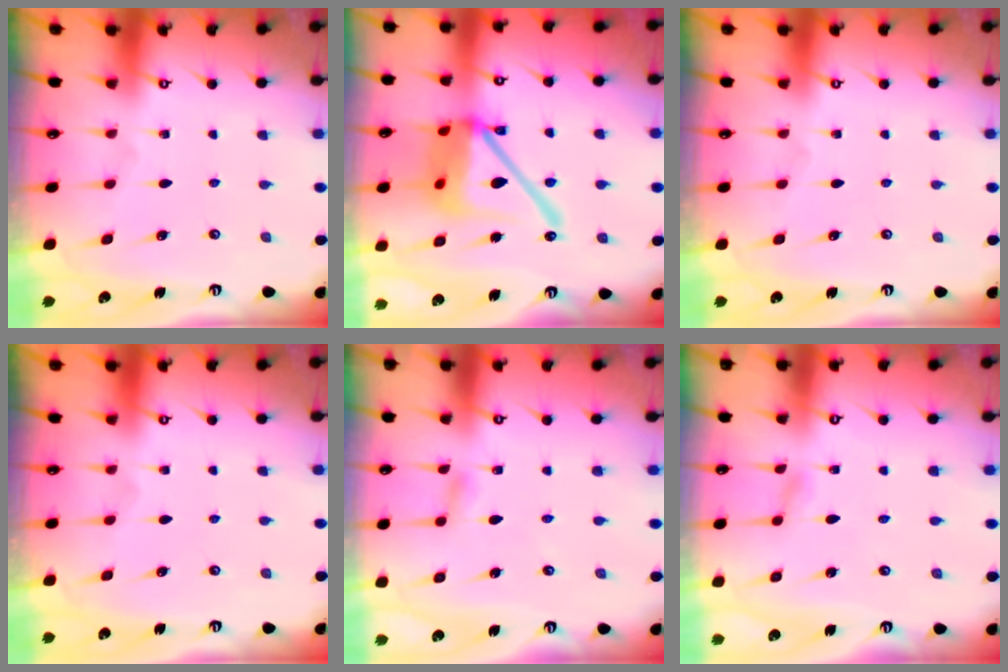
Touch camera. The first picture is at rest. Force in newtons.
{"total": 19.3, "press": 19.1, "slide": 2.4}
{"total": 0.0}
{"total": 0.0}
{"total": 3.0, "press": 2.9, "slide": 0.4}
{"total": 0.9, "press": 0.9, "slide": 0.1}